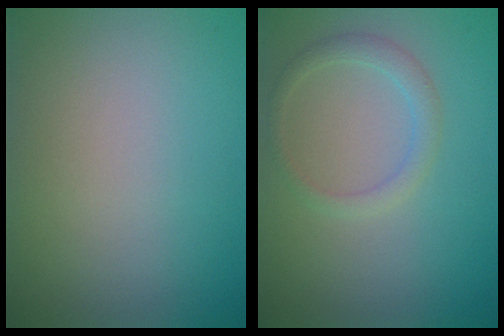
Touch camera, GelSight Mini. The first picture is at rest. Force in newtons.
{"total": 1.8, "press": 1.8, "slide": 0.1}